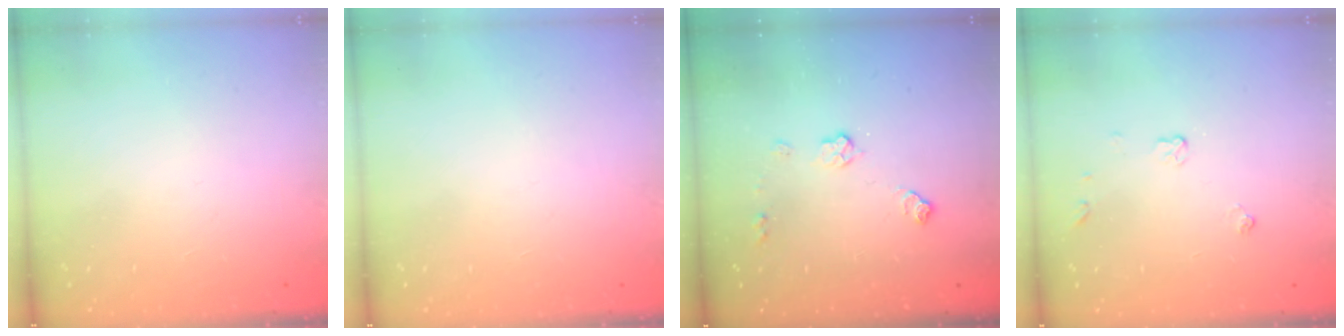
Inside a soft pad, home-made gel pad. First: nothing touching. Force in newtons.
{"total": 0.0}
{"total": 6.8, "press": 6.8, "slide": 0.3}
{"total": 3.8, "press": 3.8, "slide": 0.6}